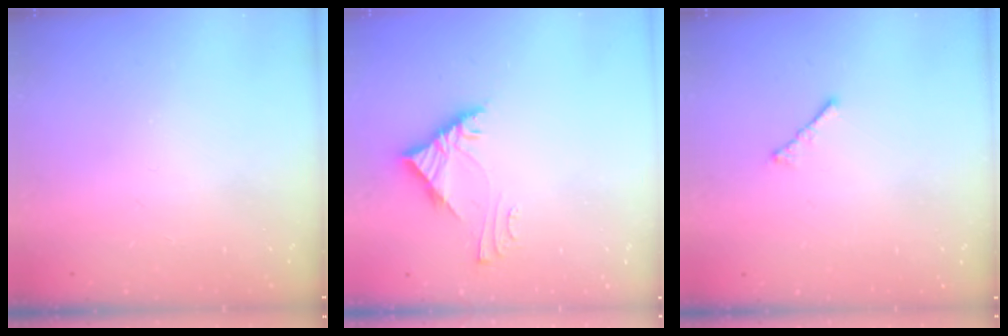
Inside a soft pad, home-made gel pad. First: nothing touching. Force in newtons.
{"total": 5.3, "press": 5.2, "slide": 0.3}
{"total": 1.7, "press": 1.6, "slide": 0.5}